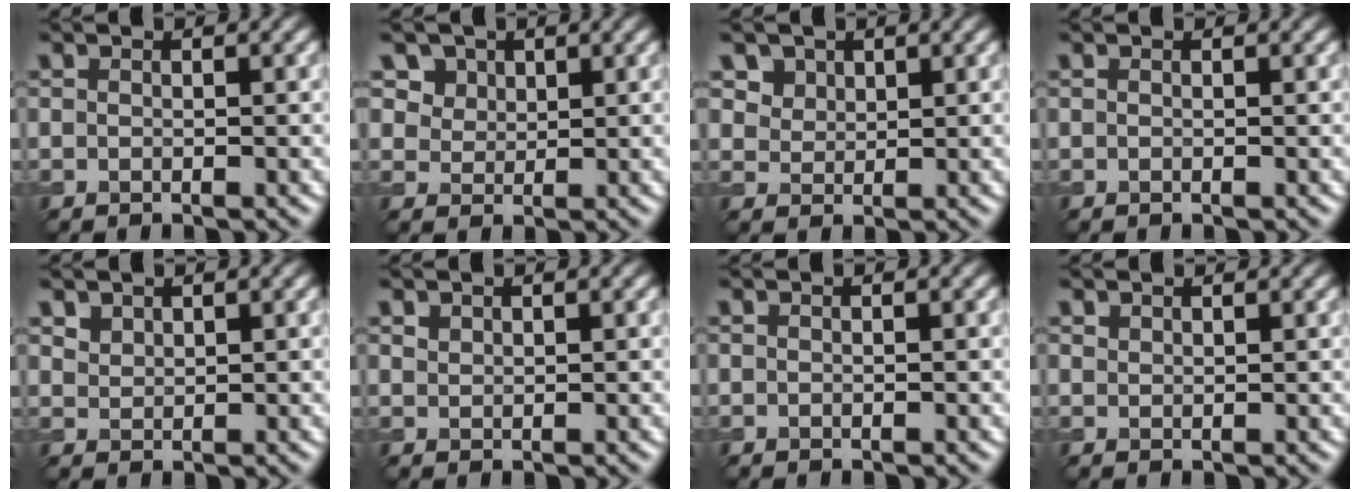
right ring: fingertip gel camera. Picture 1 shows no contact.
{"total": 6.4, "force": [3.8, 4.5, 2.4], "torque": [-0.065, -0.001, 0.066]}
{"total": 4.6, "force": [2.9, 3.2, 1.7], "torque": [-0.062, -0.005, 0.058]}
{"total": 0.0}
{"total": 1.6, "force": [1.3, 0.9, 0.3], "torque": [-0.013, -0.006, 0.034]}
{"total": 0.9, "force": [0.8, 0.4, 0.1], "torque": [-0.005, -0.001, 0.018]}
{"total": 0.0}
{"total": 1.2, "force": [1.2, 0.4, 0.1], "torque": [-0.007, 0.000, 0.022]}